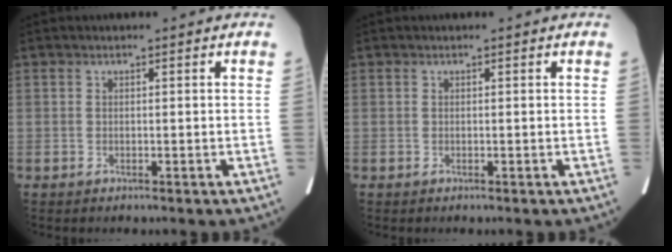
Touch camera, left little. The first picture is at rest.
{"total": 0.0}